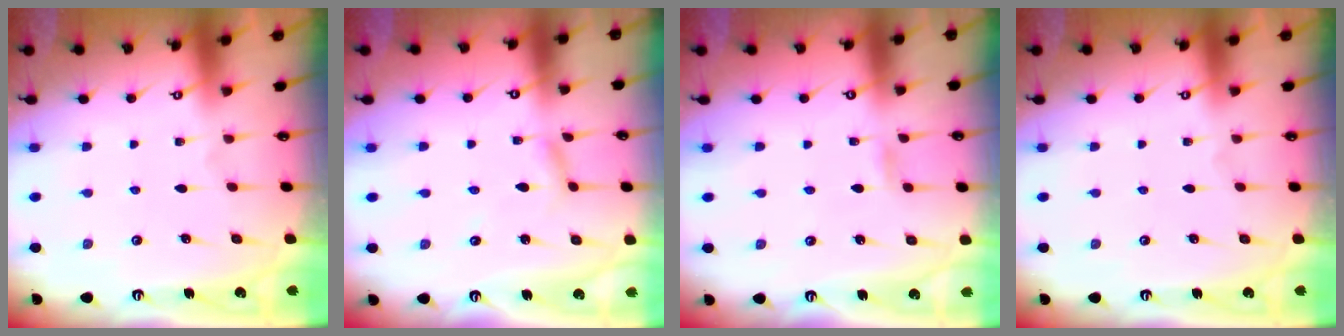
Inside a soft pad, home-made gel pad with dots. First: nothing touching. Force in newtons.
{"total": 2.2, "press": 2.2, "slide": 0.3}
{"total": 3.2, "press": 3.2, "slide": 0.3}
{"total": 0.0}